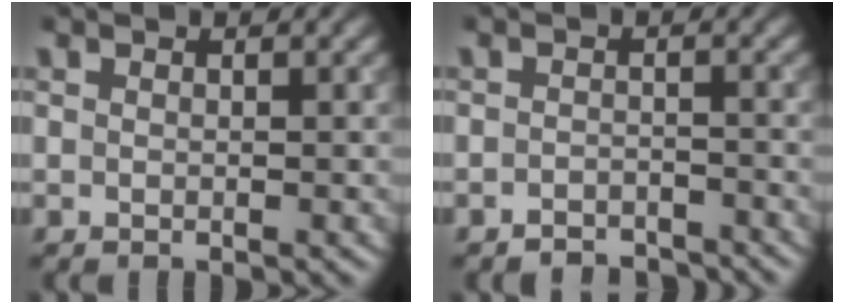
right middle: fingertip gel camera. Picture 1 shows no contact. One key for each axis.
{"total": 2.7, "fx": -2.6, "fy": 0.7, "fz": 0.5, "tx": 0.000, "ty": 0.004, "tz": -0.041}